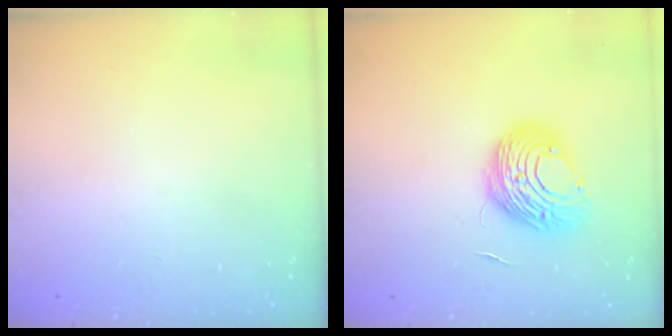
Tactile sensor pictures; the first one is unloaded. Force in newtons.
{"total": 11.0, "press": 11.0, "slide": 0.2}